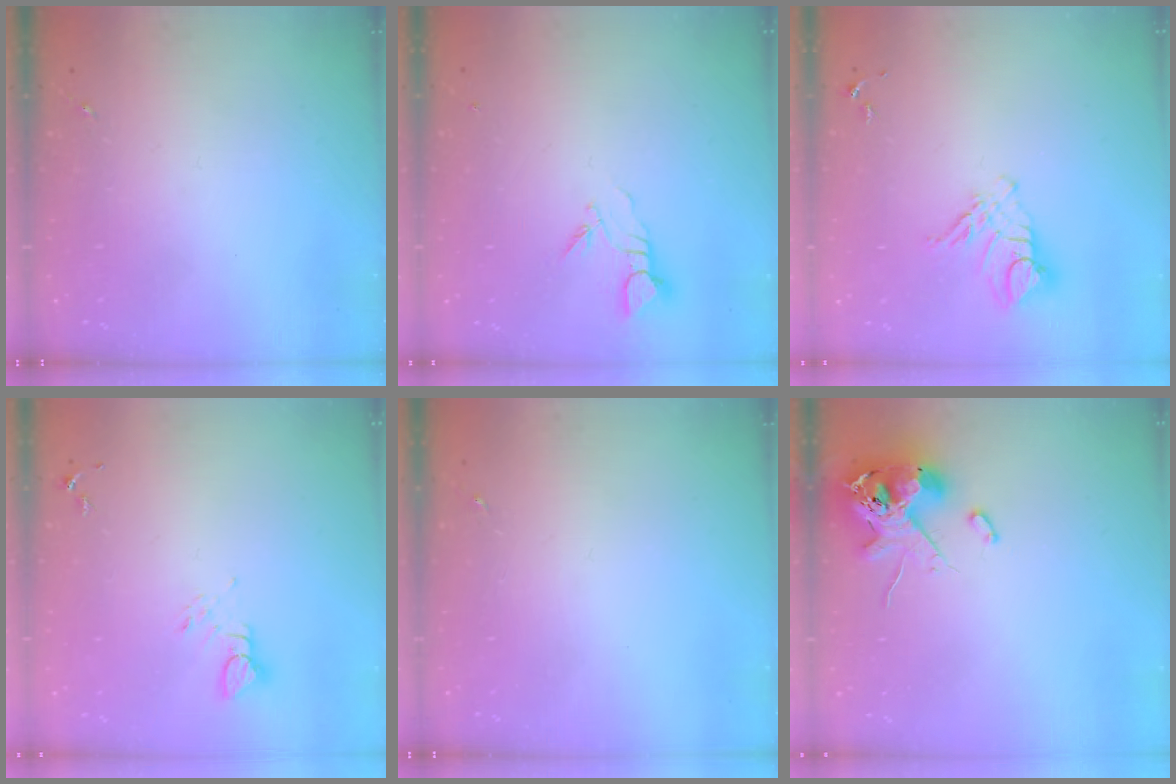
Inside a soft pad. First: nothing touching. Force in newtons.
{"total": 3.7, "press": 3.7, "slide": 0.1}
{"total": 9.9, "press": 9.8, "slide": 1.1}
{"total": 3.8, "press": 3.7, "slide": 0.4}
{"total": 0.0}
{"total": 12.5, "press": 12.3, "slide": 2.0}